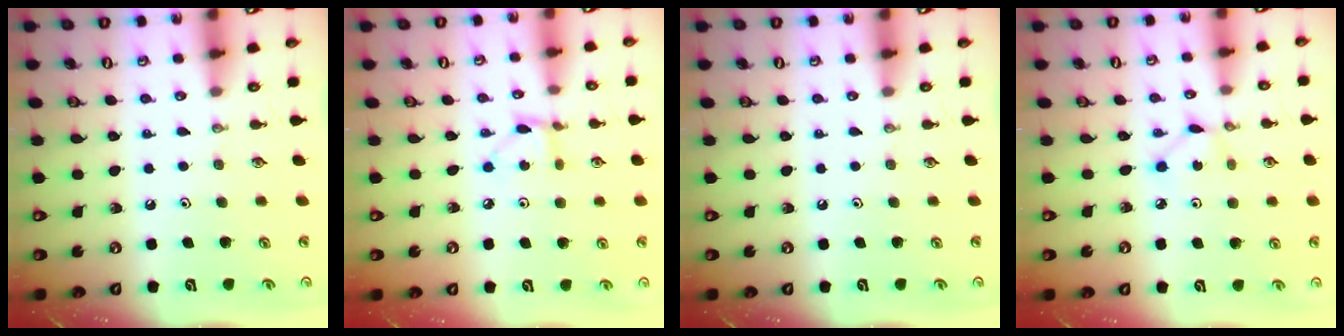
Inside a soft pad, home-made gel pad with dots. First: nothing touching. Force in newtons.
{"total": 3.3, "press": 3.3, "slide": 0.4}
{"total": 0.0}
{"total": 2.3, "press": 2.3, "slide": 0.2}